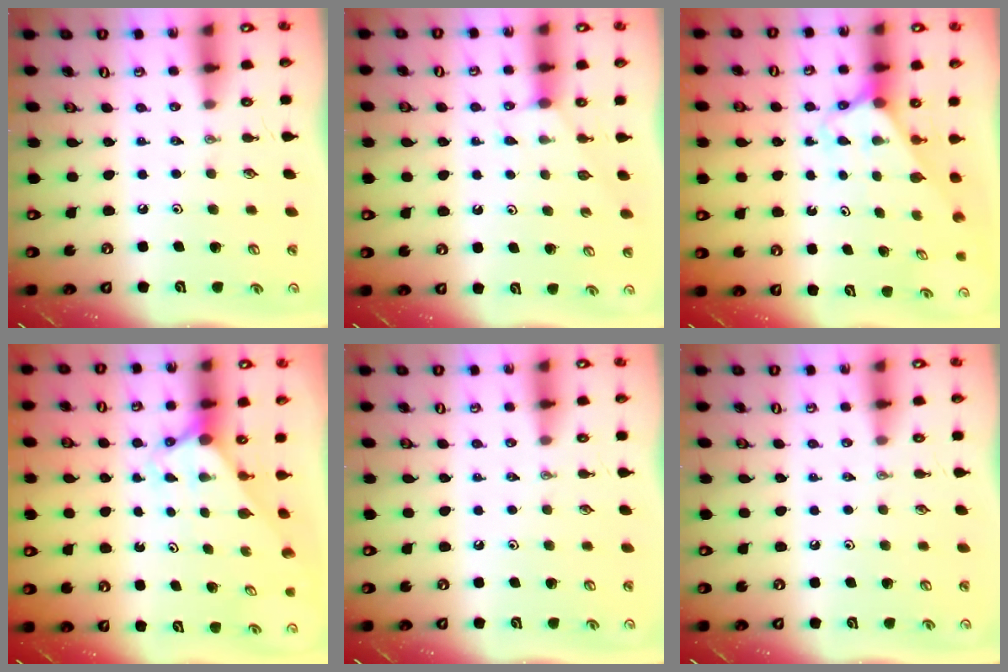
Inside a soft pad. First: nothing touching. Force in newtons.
{"total": 2.7, "press": 2.7, "slide": 0.3}
{"total": 2.6, "press": 2.6, "slide": 0.2}
{"total": 2.6, "press": 2.5, "slide": 0.3}
{"total": 0.0}
{"total": 0.0}